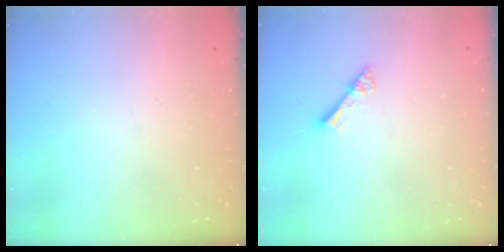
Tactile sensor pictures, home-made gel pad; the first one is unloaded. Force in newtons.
{"total": 2.8, "press": 2.8, "slide": 0.3}